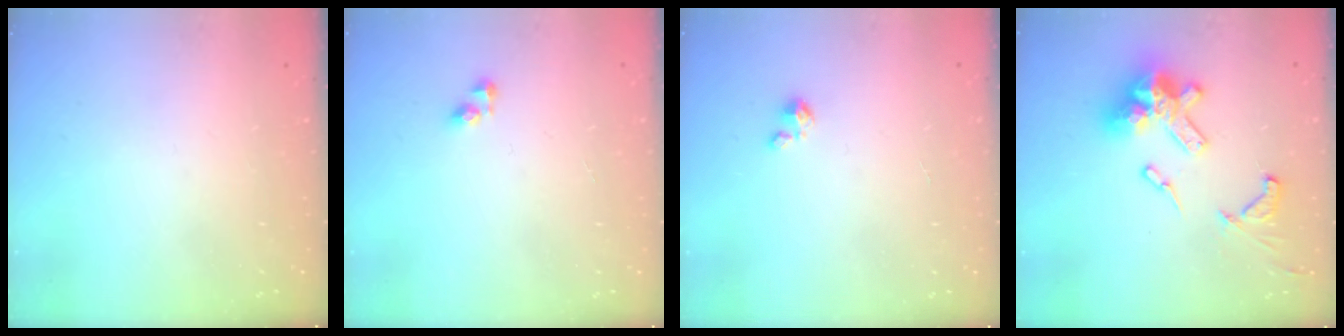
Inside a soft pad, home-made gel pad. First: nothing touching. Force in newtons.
{"total": 3.8, "press": 3.7, "slide": 0.4}
{"total": 1.3, "press": 1.3, "slide": 0.1}
{"total": 18.6, "press": 18.5, "slide": 2.3}